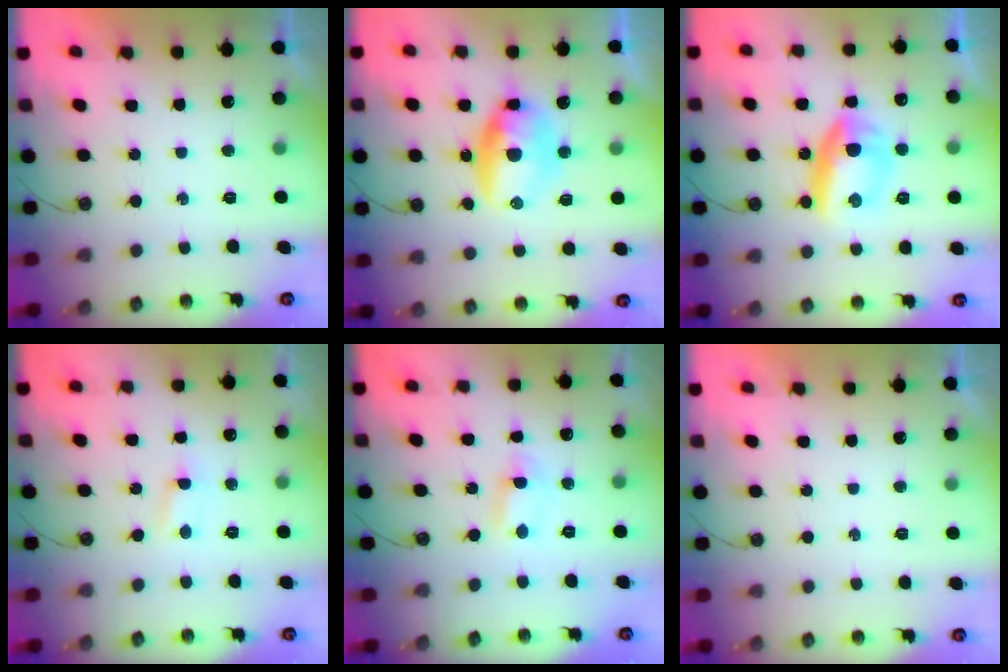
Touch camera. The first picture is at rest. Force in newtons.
{"total": 10.7, "press": 10.3, "slide": 3.0}
{"total": 10.6, "press": 10.5, "slide": 1.3}
{"total": 1.0, "press": 1.0, "slide": 0.1}
{"total": 1.6, "press": 1.1, "slide": 1.1}
{"total": 0.0}